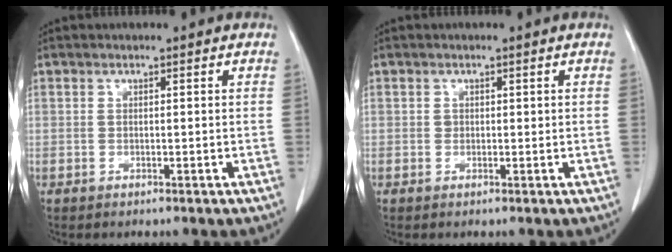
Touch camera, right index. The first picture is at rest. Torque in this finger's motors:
{"motor_torque": [0.05, -0.02, 0.04, 0.01]}